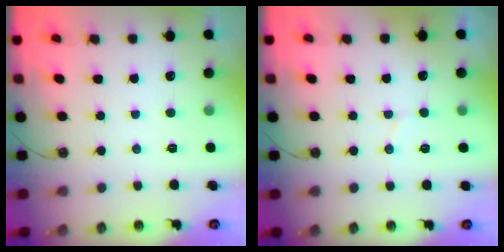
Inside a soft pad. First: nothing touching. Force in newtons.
{"total": 5.1, "press": 4.9, "slide": 1.3}